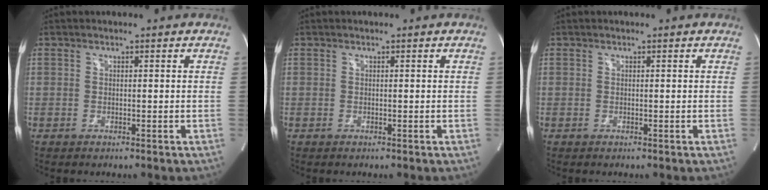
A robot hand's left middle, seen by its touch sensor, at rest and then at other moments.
{"total": 0.0}
{"total": 0.0}